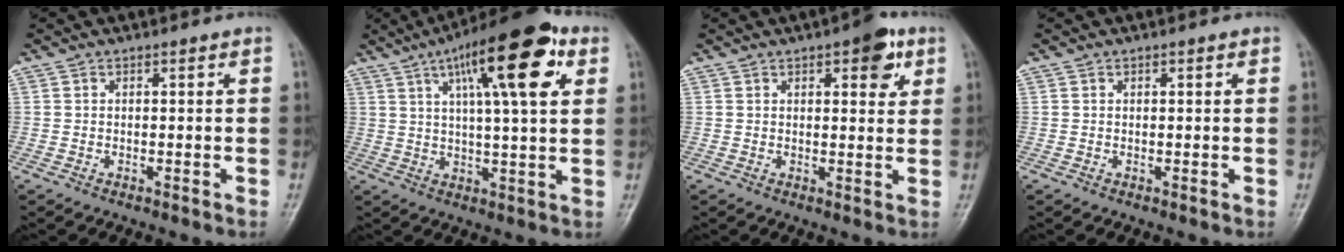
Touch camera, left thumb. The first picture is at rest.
{"total": 17.5, "force": [7.2, 4.8, 15.2], "torque": [-0.210, -0.004, 0.105]}
{"total": 6.1, "force": [3.0, 2.6, 4.6], "torque": [-0.038, -0.009, 0.031]}
{"total": 0.5, "force": [0.2, 0.2, 0.4], "torque": [-0.004, 0.001, 0.003]}